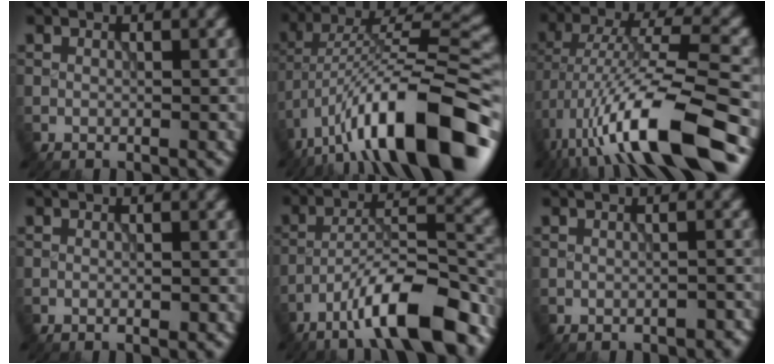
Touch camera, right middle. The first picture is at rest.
{"total": 15.0, "force": [-8.1, 4.5, 11.8], "torque": [-0.201, 0.022, -0.137]}
{"total": 12.8, "force": [-5.8, 3.1, 11.0], "torque": [-0.203, 0.008, -0.100]}
{"total": 0.7, "force": [-0.3, 0.1, 0.7], "torque": [-0.010, -0.002, -0.006]}
{"total": 11.4, "force": [-7.4, 2.7, 8.2], "torque": [-0.133, 0.016, -0.126]}
{"total": 1.1, "force": [-0.8, 0.5, 0.5], "torque": [-0.010, 0.000, -0.010]}